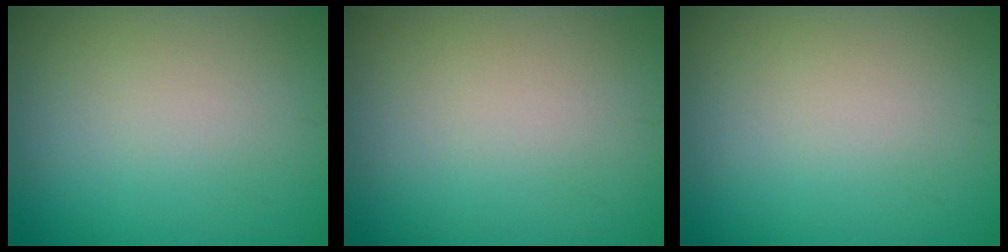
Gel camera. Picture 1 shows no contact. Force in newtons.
{"total": 0.0}
{"total": 0.0}